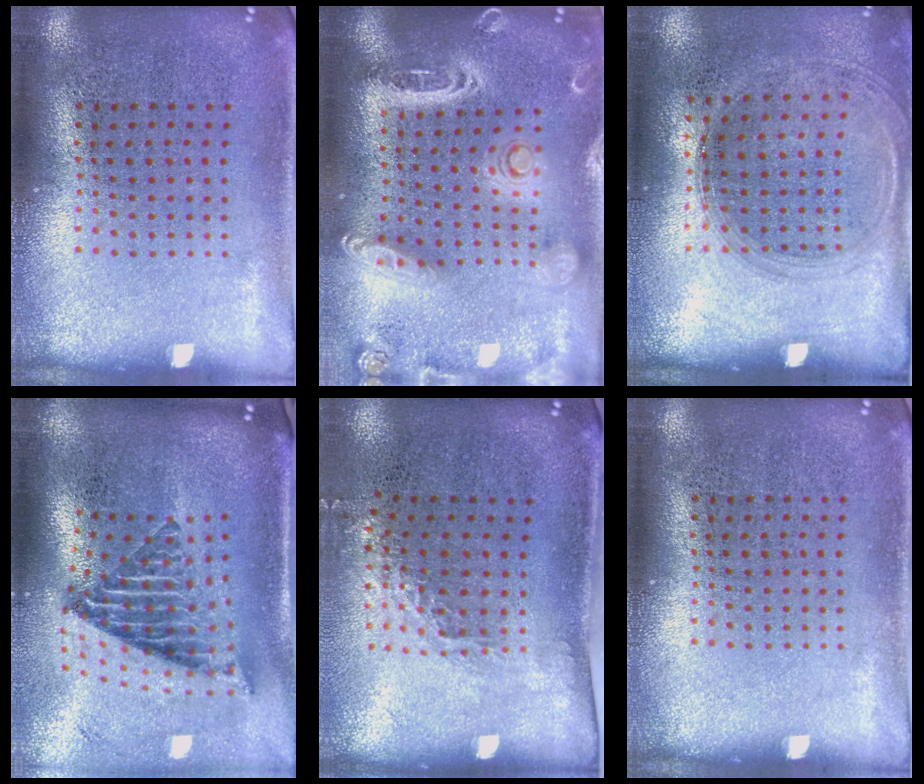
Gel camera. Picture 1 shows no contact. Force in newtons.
{"total": 2.7, "press": 2.3, "slide": 1.4}
{"total": 1.4, "press": 1.2, "slide": 0.6}
{"total": 2.8, "press": 1.7, "slide": 2.2}
{"total": 1.2, "press": 1.0, "slide": 0.8}
{"total": 0.0}